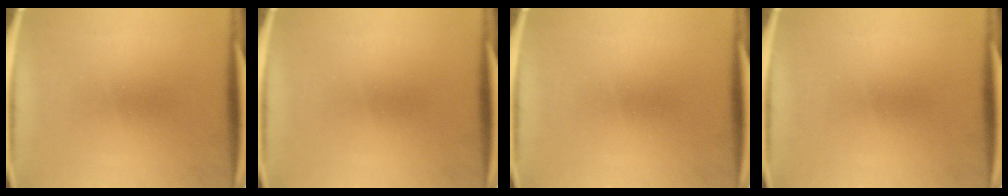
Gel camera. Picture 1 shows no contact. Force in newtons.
{"total": 0.0}
{"total": 0.0}
{"total": 0.0}